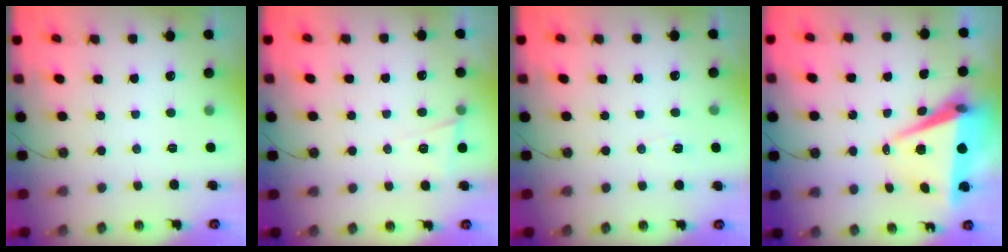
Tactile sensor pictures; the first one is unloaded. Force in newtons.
{"total": 4.5, "press": 3.7, "slide": 2.6}
{"total": 4.2, "press": 3.8, "slide": 1.8}
{"total": 8.3, "press": 7.2, "slide": 4.1}